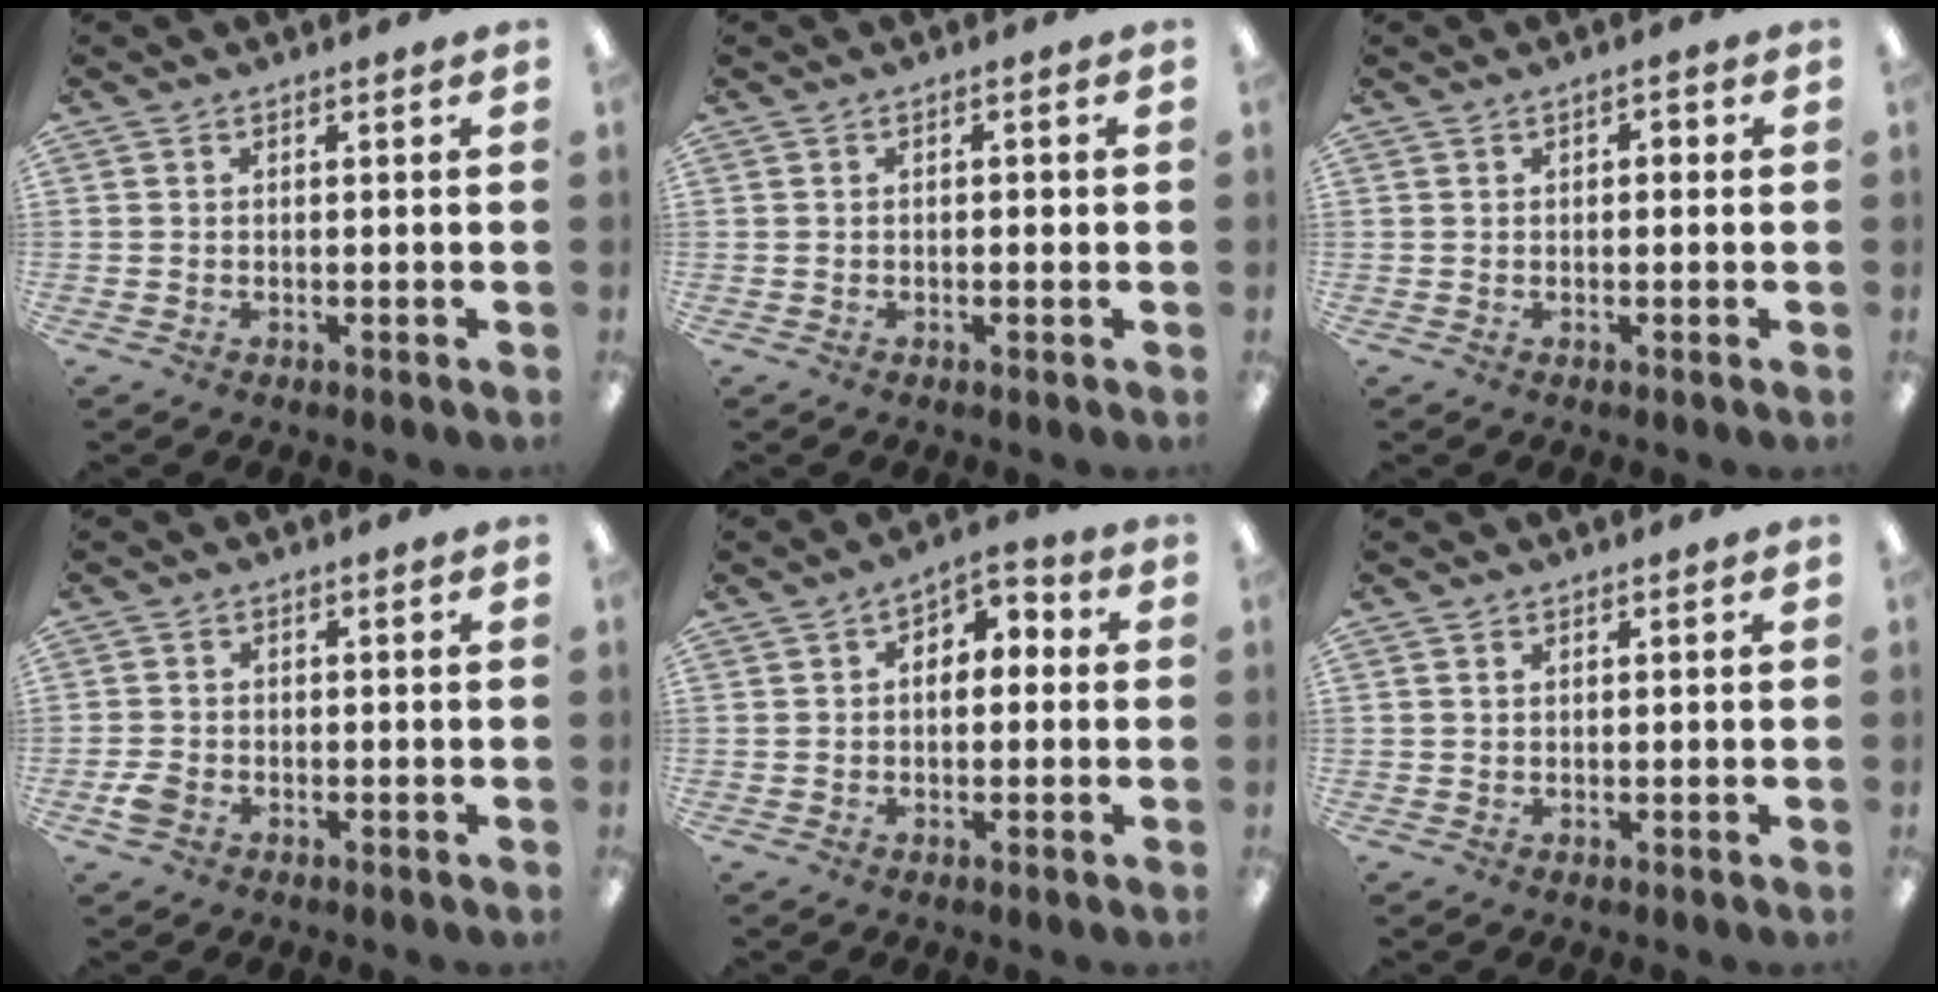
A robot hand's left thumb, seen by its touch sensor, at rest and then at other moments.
{"total": 1.2, "force": [-0.5, 0.6, 0.9], "torque": [-0.018, 0.004, -0.011]}
{"total": 1.6, "force": [0.0, 1.0, 1.2], "torque": [-0.023, 0.007, -0.002]}
{"total": 3.3, "force": [-1.6, 2.3, 1.8], "torque": [-0.042, 0.005, -0.031]}
{"total": 4.7, "force": [0.1, 3.6, 3.0], "torque": [-0.042, 0.006, -0.002]}
{"total": 1.0, "force": [0.4, 0.8, 0.5], "torque": [-0.010, 0.005, 0.006]}